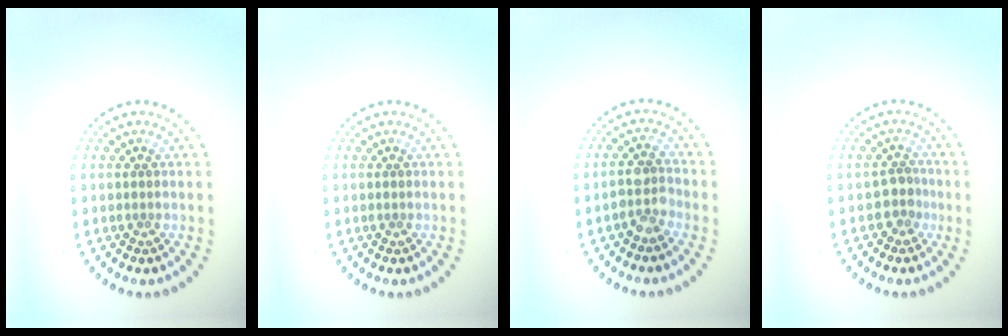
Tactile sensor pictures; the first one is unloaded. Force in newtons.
{"total": 0.0}
{"total": 2.3, "press": 2.0, "slide": 1.1}
{"total": 1.9, "press": 1.4, "slide": 1.2}